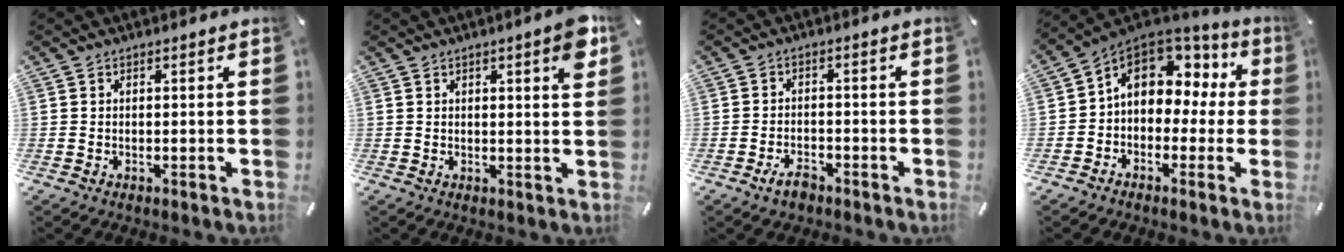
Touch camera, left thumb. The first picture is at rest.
{"total": 5.1, "force": [2.2, 1.1, 4.5], "torque": [-0.065, -0.008, 0.032]}
{"total": 4.1, "force": [-2.8, 2.0, 2.1], "torque": [-0.046, 0.012, -0.054]}
{"total": 10.8, "force": [3.6, 8.1, 6.1], "torque": [-0.112, -0.009, 0.069]}